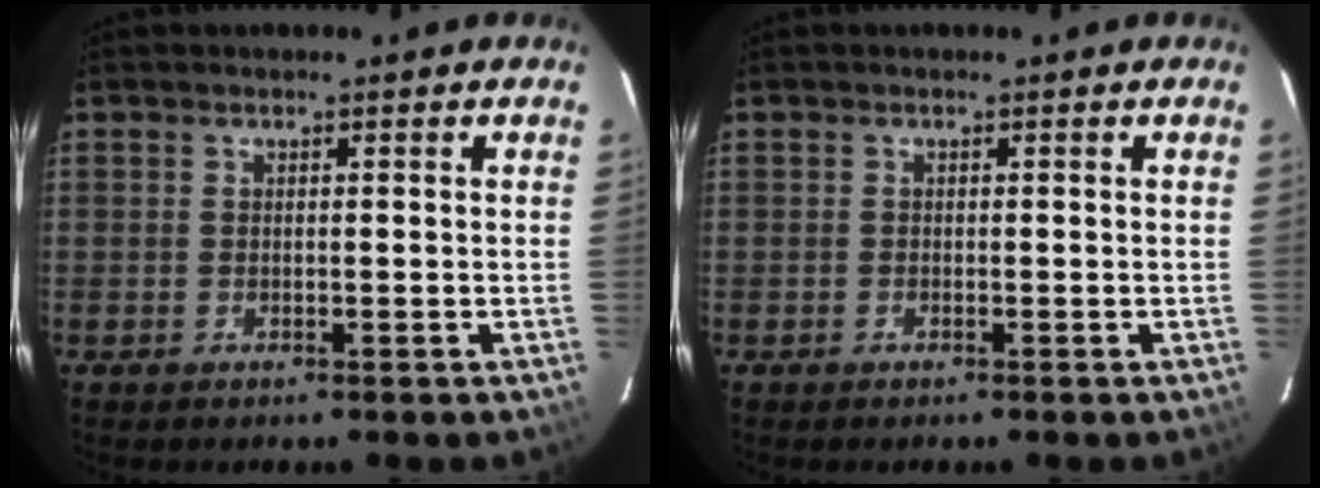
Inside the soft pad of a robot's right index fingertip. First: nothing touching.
{"total": 0.0}